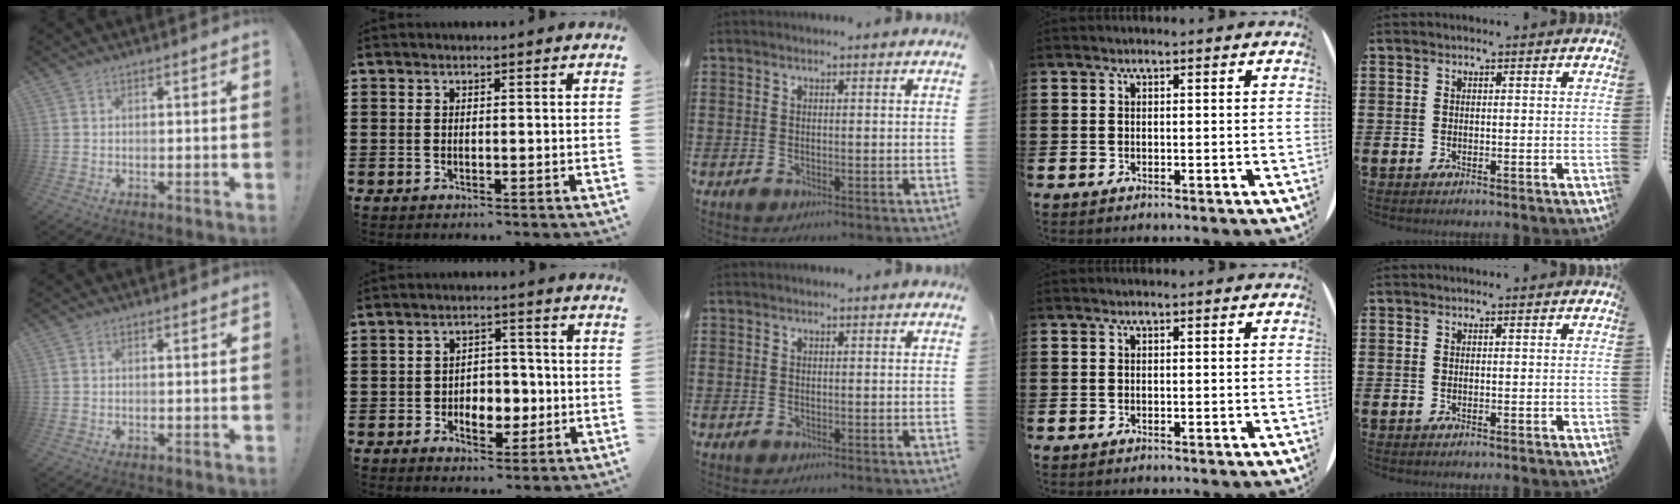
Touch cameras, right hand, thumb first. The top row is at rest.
{"index": {"total": 4.9, "force": [-1.1, 3.7, 3.1], "torque": [-0.055, 0.007, -0.023]}}